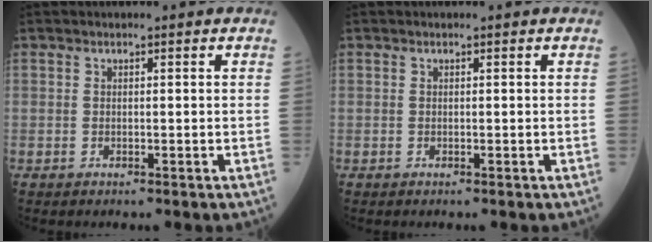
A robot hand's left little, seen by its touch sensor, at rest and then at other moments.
{"total": 0.0}